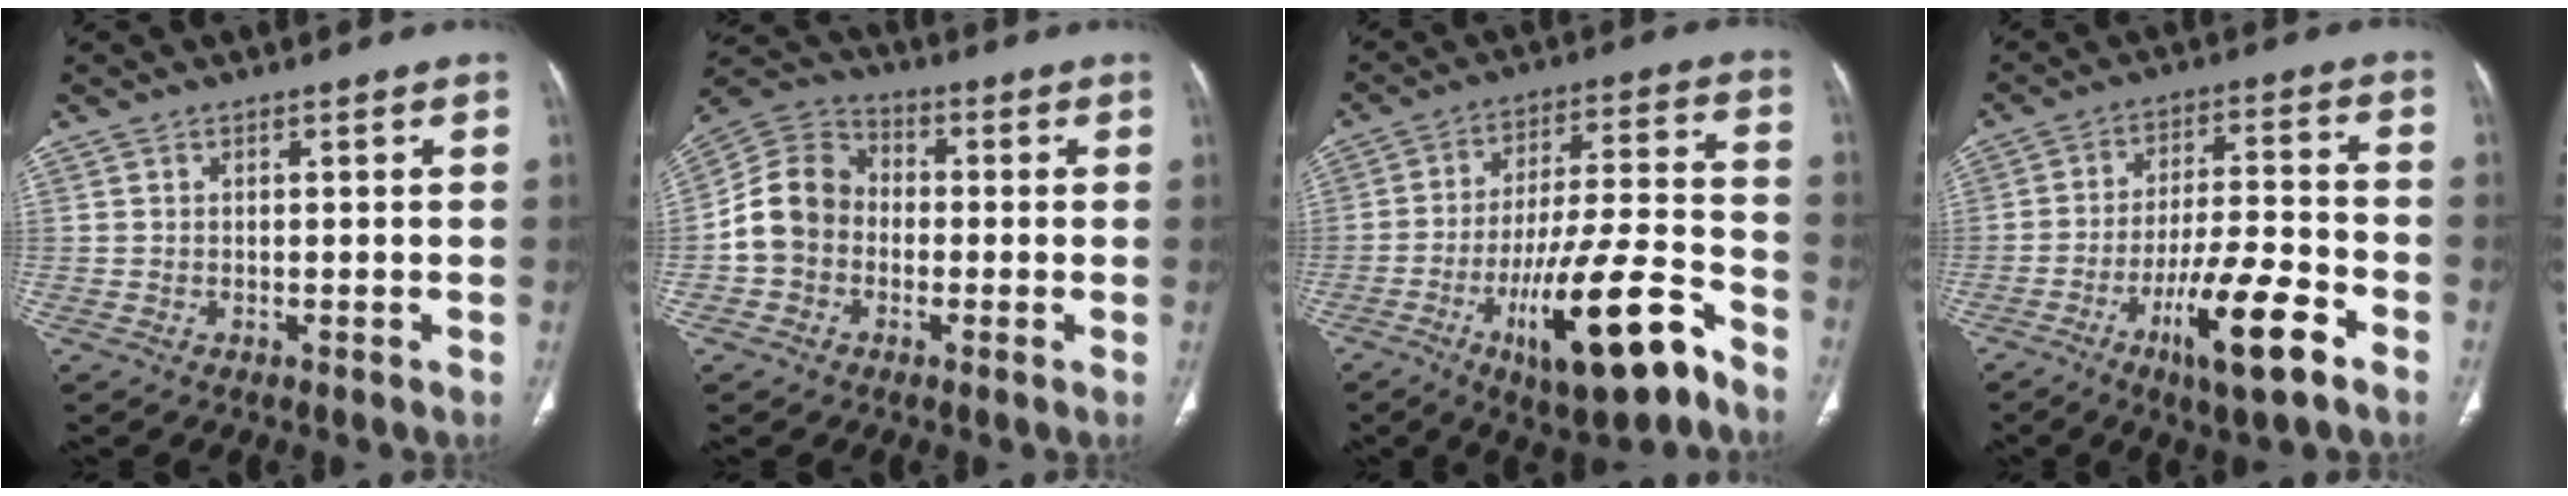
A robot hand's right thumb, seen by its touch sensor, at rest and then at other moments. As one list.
[{"total": 10.5, "force": [-1.6, 8.9, 5.3], "torque": [-0.090, 0.037, -0.043]}, {"total": 20.0, "force": [-10.6, 5.1, 16.2], "torque": [-0.272, 0.053, -0.166]}, {"total": 14.1, "force": [-7.4, 2.8, 11.7], "torque": [-0.205, 0.035, -0.121]}]